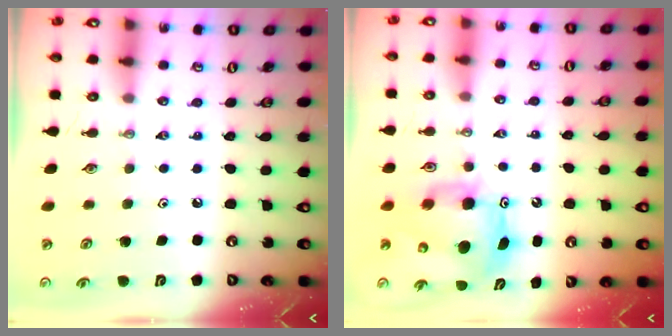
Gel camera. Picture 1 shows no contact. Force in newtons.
{"total": 10.2, "press": 10.2, "slide": 0.5}